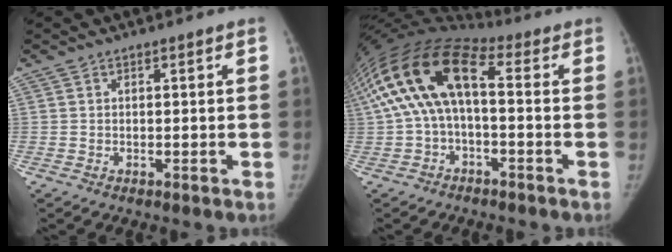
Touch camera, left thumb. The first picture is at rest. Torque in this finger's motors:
{"motor_torque": [0.50, 0.60, 2.70, -0.07, 0.82]}